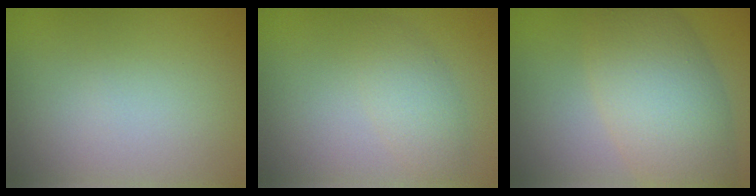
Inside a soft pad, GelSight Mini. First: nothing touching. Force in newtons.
{"total": 2.3, "press": 2.3, "slide": 0.1}
{"total": 7.8, "press": 7.8, "slide": 0.3}